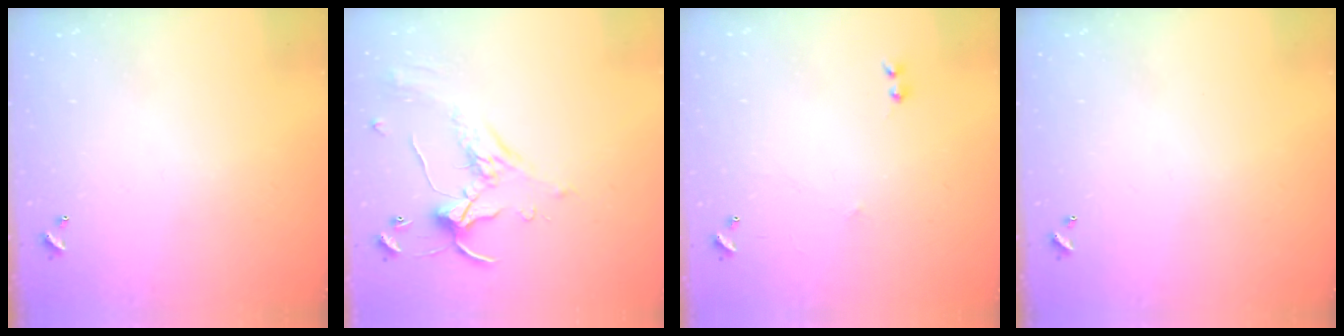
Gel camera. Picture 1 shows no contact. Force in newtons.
{"total": 1.2, "press": 0.6, "slide": 1.1}
{"total": 1.2, "press": 1.2, "slide": 0.3}
{"total": 0.0}